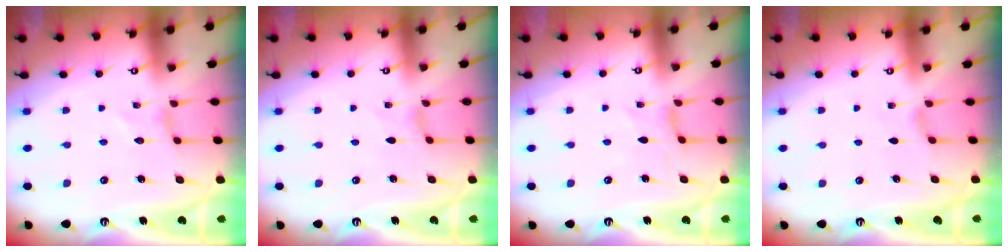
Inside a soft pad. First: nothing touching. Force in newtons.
{"total": 0.0}
{"total": 0.0}
{"total": 0.0}